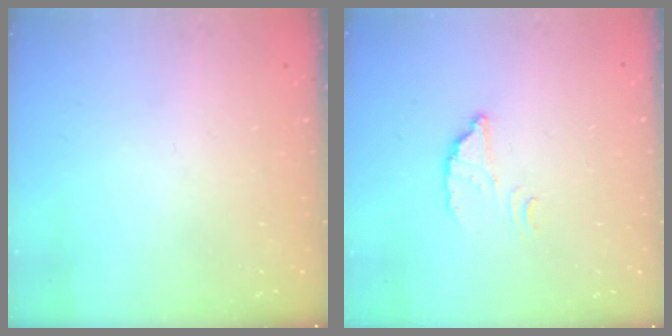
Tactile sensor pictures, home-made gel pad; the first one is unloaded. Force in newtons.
{"total": 2.8, "press": 2.8, "slide": 0.2}